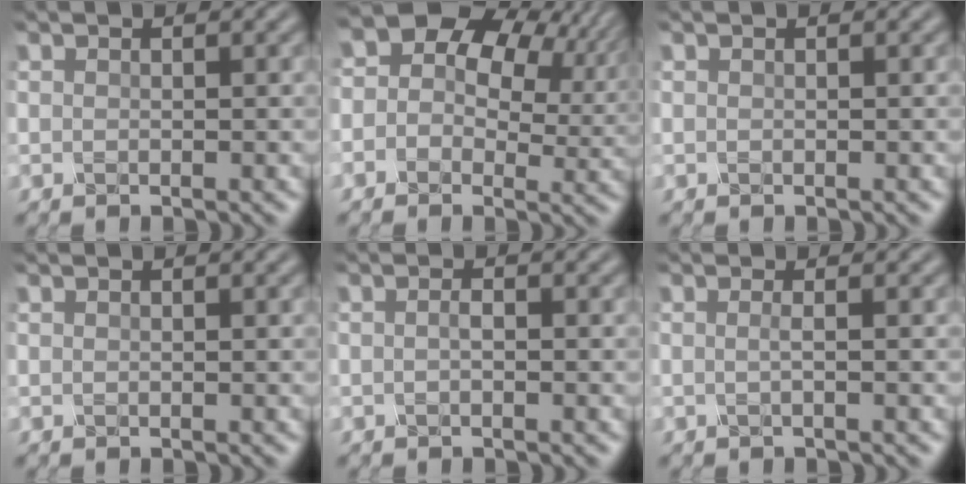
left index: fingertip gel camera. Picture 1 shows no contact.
{"total": 13.4, "force": [5.1, 9.4, 8.1], "torque": [-0.124, 0.048, 0.043]}
{"total": 0.0}
{"total": 0.0}
{"total": 0.8, "force": [-0.5, 0.2, 0.6], "torque": [-0.014, 0.003, -0.013]}
{"total": 1.0, "force": [-0.4, 0.2, 0.8], "torque": [-0.011, 0.001, -0.018]}